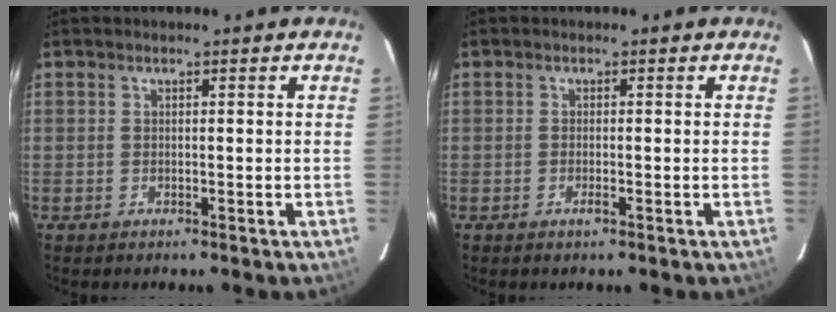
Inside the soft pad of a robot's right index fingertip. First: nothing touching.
{"total": 0.9, "force": [-0.5, 0.2, 0.7], "torque": [-0.014, 0.000, -0.009]}